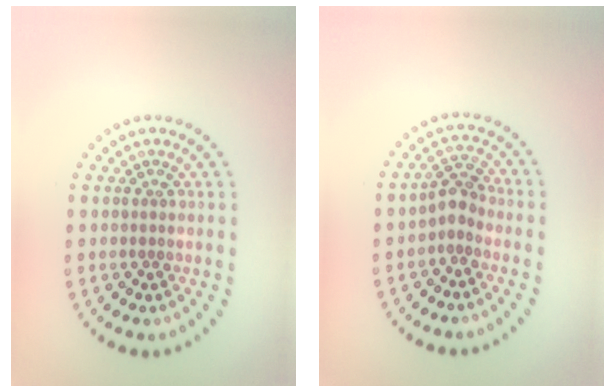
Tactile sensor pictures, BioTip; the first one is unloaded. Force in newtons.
{"total": 2.1, "press": 1.7, "slide": 1.2}